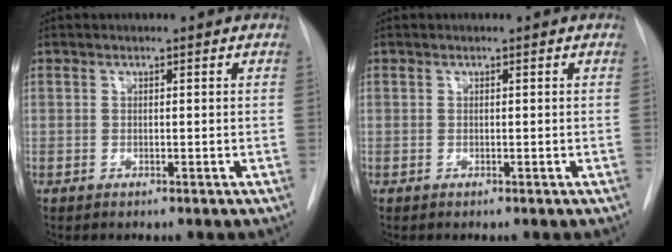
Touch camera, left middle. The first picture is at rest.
{"total": 0.0}